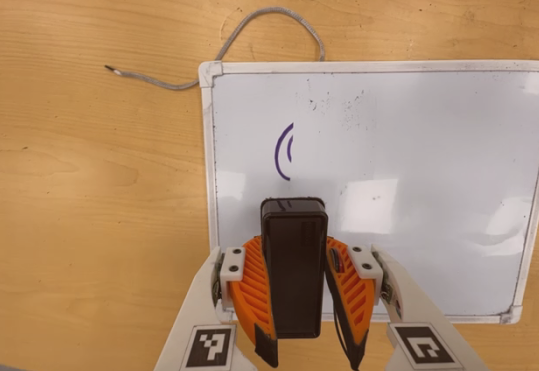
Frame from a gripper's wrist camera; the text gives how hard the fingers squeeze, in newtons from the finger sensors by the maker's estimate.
{"total": 6.8, "left": 6.0, "right": 7.5}